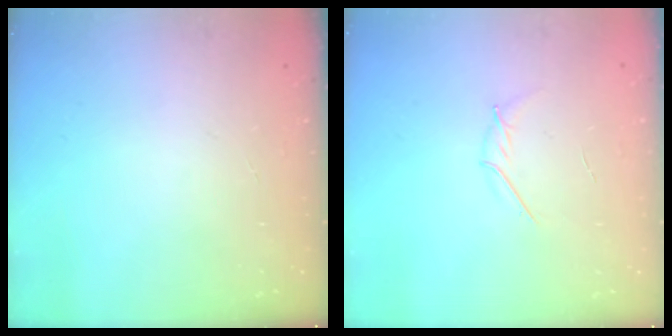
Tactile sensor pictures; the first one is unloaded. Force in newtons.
{"total": 3.6, "press": 3.5, "slide": 0.9}